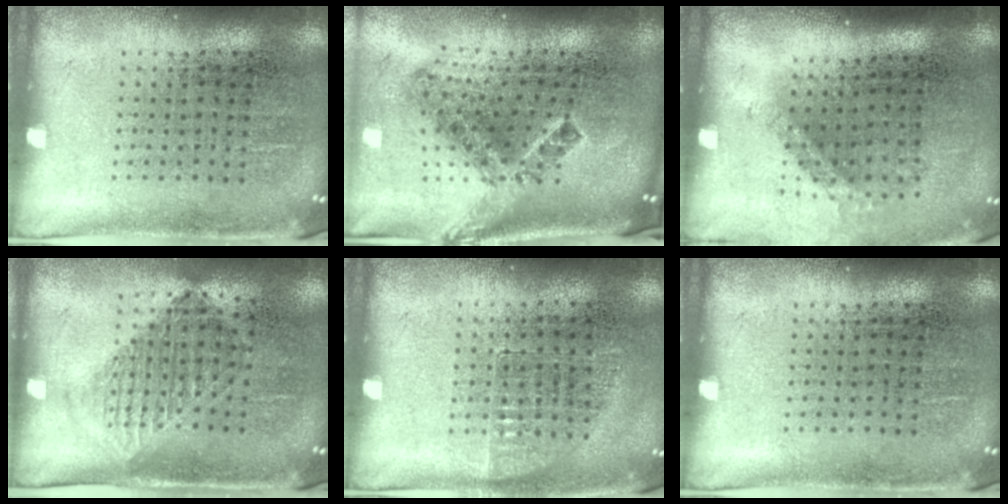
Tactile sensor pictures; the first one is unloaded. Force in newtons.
{"total": 2.2, "press": 1.4, "slide": 1.7}
{"total": 1.3, "press": 0.9, "slide": 0.9}
{"total": 1.3, "press": 1.1, "slide": 0.6}
{"total": 0.6, "press": 0.6, "slide": 0.2}
{"total": 0.0}